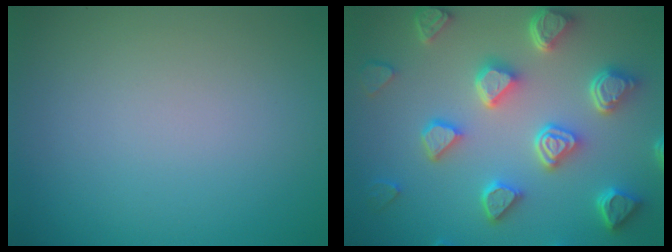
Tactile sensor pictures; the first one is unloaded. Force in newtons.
{"total": 7.2, "press": 5.8, "slide": 4.3}